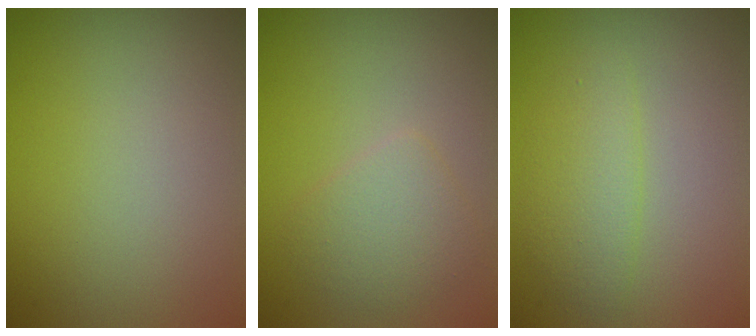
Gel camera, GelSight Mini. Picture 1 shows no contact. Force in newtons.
{"total": 2.4, "press": 2.4, "slide": 0.1}
{"total": 2.4, "press": 2.4, "slide": 0.1}